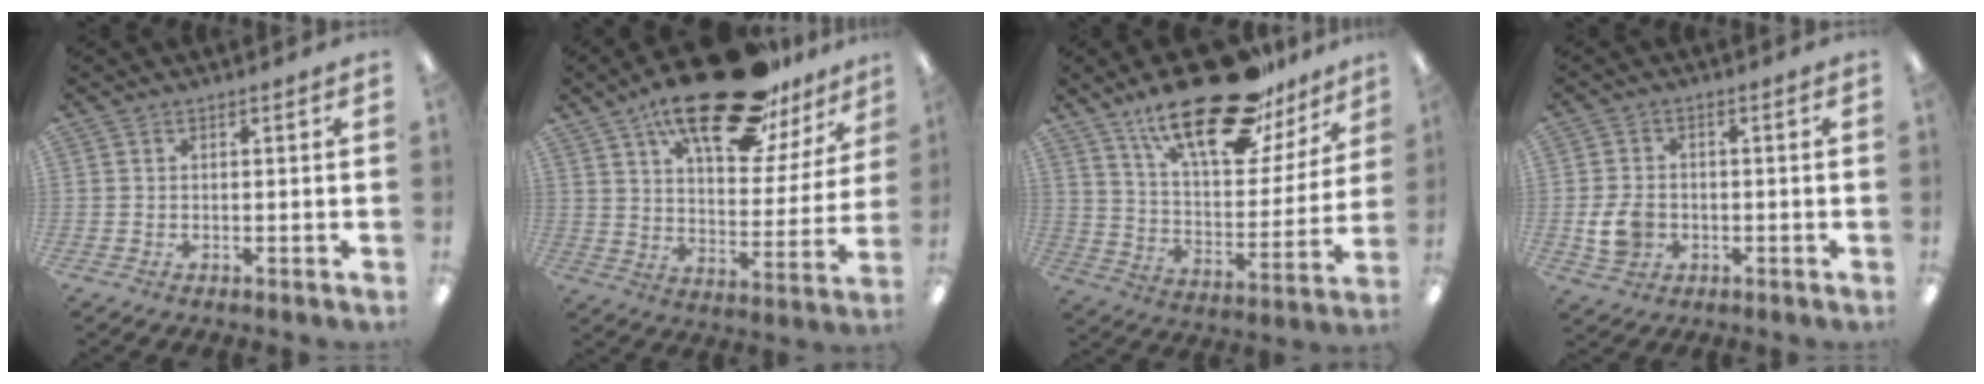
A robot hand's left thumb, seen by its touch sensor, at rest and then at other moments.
{"total": 25.4, "force": [17.7, 9.4, 15.5], "torque": [-0.242, -0.096, 0.293]}
{"total": 26.9, "force": [18.9, 10.6, 16.1], "torque": [-0.242, -0.112, 0.313]}
{"total": 6.6, "force": [-1.4, 5.2, 3.9], "torque": [-0.068, 0.002, -0.027]}